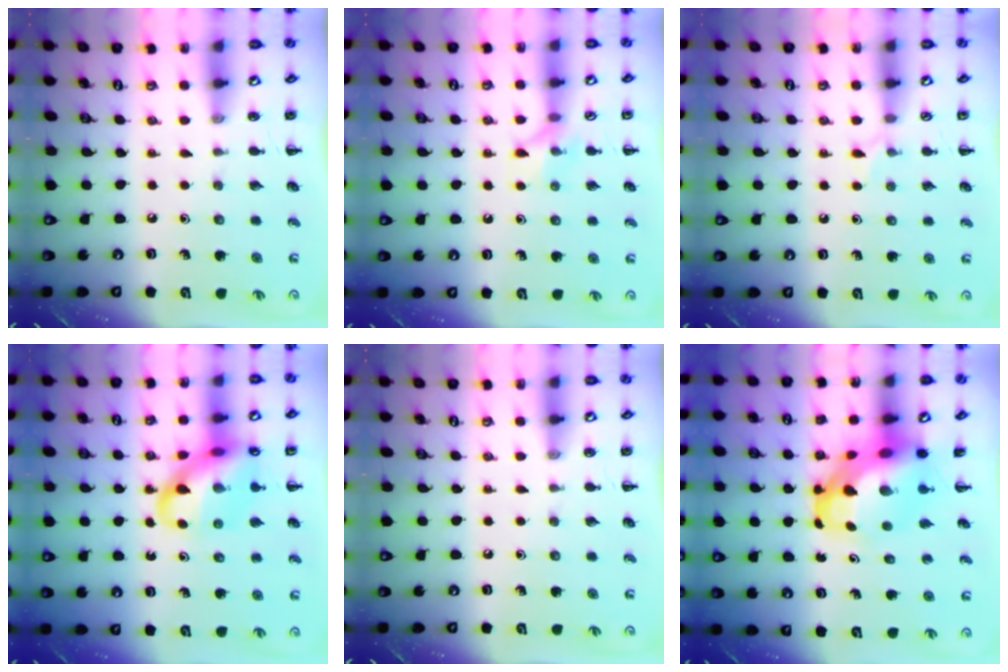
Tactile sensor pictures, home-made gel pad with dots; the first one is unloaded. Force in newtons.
{"total": 6.7, "press": 6.7, "slide": 0.8}
{"total": 5.3, "press": 5.0, "slide": 1.8}
{"total": 15.2, "press": 15.0, "slide": 2.6}
{"total": 0.0}
{"total": 7.0, "press": 6.7, "slide": 1.8}